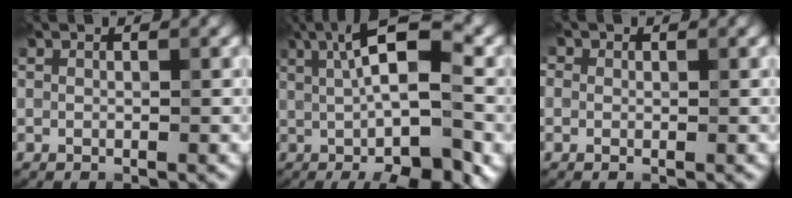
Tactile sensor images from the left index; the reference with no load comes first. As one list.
[{"total": 12.6, "force": [0.0, 3.6, 12.0], "torque": [-0.145, 0.012, 0.002]}, {"total": 1.6, "force": [0.7, 1.3, 0.6], "torque": [-0.002, 0.012, -0.013]}]